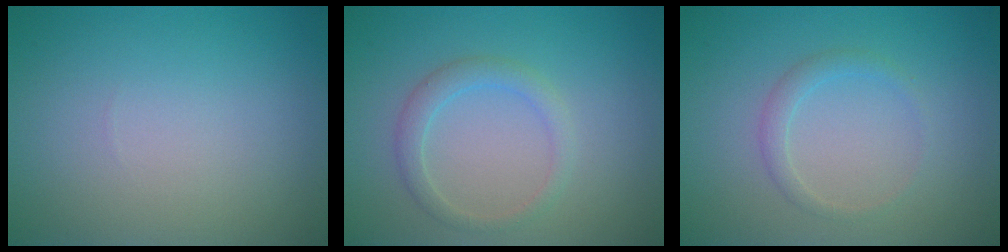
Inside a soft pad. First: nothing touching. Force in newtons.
{"total": 2.0, "press": 2.0, "slide": 0.1}
{"total": 1.4, "press": 1.4, "slide": 0.1}